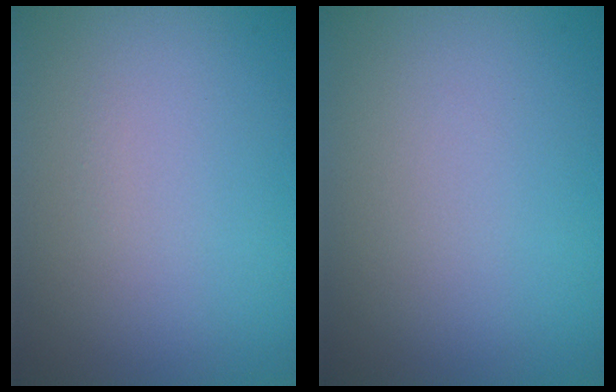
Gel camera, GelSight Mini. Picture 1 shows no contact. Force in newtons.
{"total": 0.0}